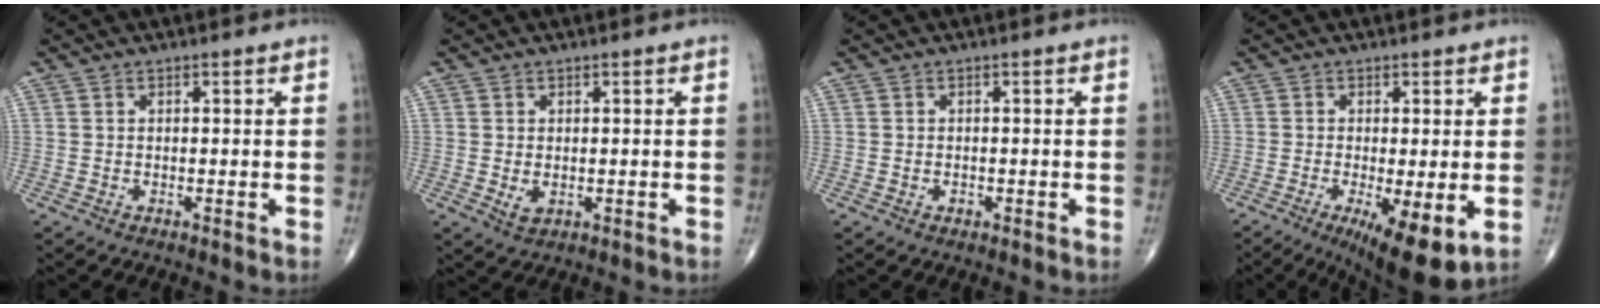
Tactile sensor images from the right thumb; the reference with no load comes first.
{"total": 2.3, "force": [-0.2, 1.6, 1.7], "torque": [-0.025, -0.004, 0.003]}
{"total": 0.9, "force": [-0.4, 0.7, 0.5], "torque": [-0.007, 0.004, -0.004]}
{"total": 10.7, "force": [-3.4, 3.2, 9.7], "torque": [-0.150, -0.022, -0.046]}